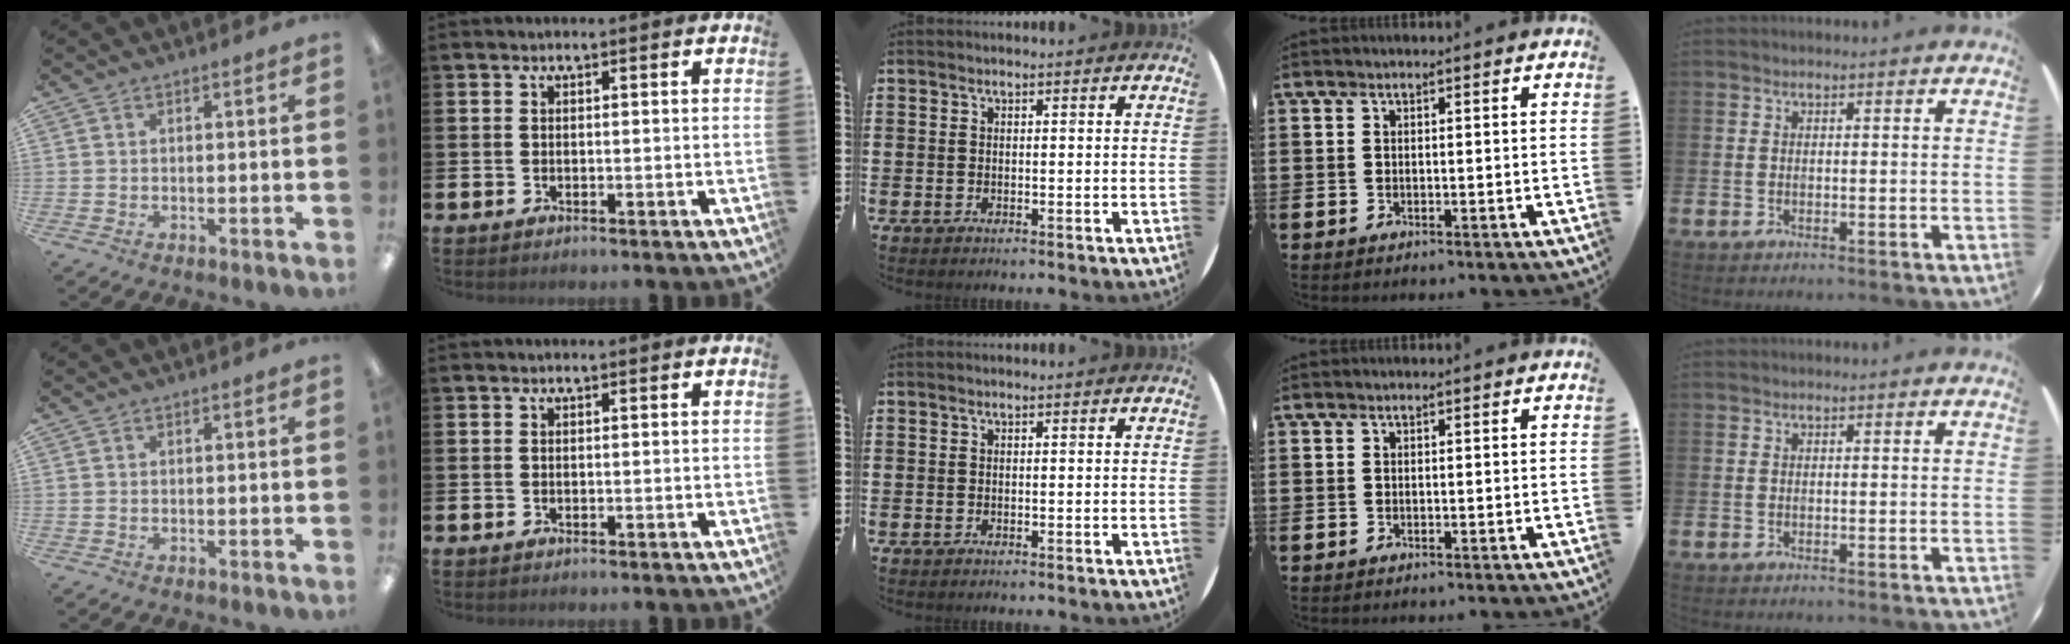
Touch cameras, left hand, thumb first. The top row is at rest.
{}